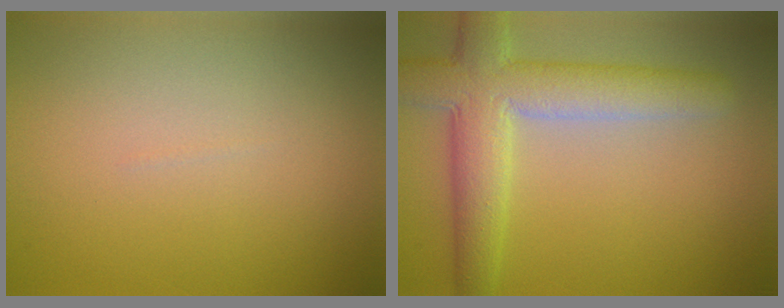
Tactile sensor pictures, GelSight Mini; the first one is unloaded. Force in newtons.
{"total": 7.1, "press": 7.1, "slide": 0.5}